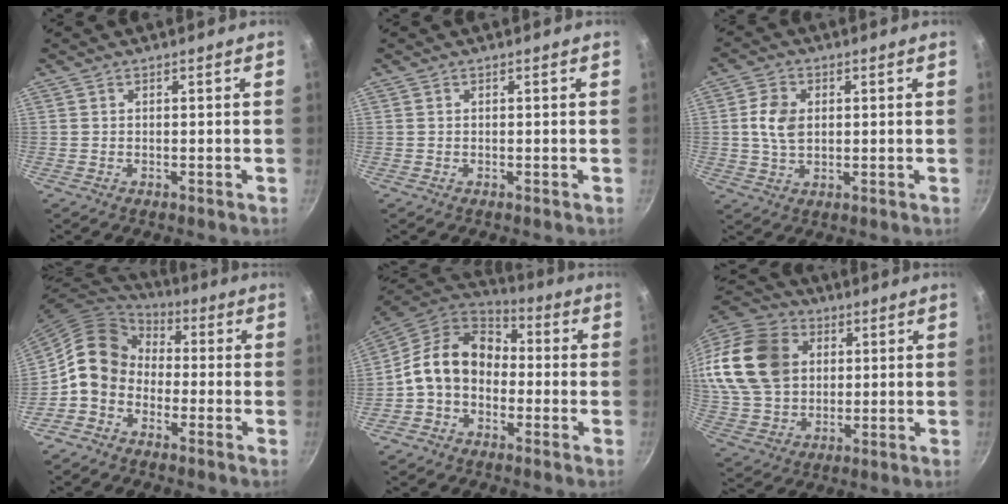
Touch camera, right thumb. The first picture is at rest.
{"total": 0.0}
{"total": 6.4, "force": [0.9, 4.4, 4.6], "torque": [-0.075, 0.004, 0.017]}
{"total": 10.8, "force": [-2.4, 8.8, 5.7], "torque": [-0.078, 0.047, -0.069]}
{"total": 13.7, "force": [-1.2, 10.5, 8.7], "torque": [-0.126, 0.045, -0.042]}
{"total": 23.9, "force": [6.0, 18.5, 14.0], "torque": [-0.281, 0.019, 0.116]}